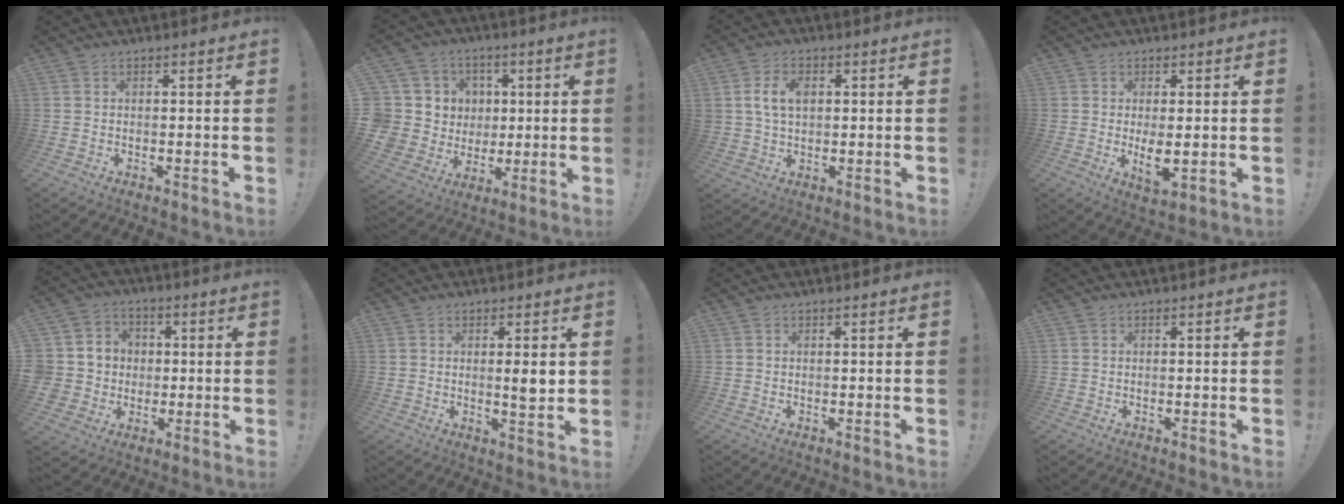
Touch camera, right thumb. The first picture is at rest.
{"total": 12.5, "force": [2.2, 11.5, 4.4], "torque": [-0.081, -0.006, 0.071]}
{"total": 7.3, "force": [1.6, 5.0, 5.0], "torque": [-0.083, 0.009, 0.031]}
{"total": 5.5, "force": [0.4, 2.1, 5.1], "torque": [-0.078, -0.015, 0.011]}
{"total": 8.6, "force": [-0.5, 8.3, 1.9], "torque": [-0.044, 0.008, 0.001]}
{"total": 4.4, "force": [0.9, 0.6, 4.2], "torque": [-0.051, -0.014, 0.007]}
{"total": 0.0}
{"total": 0.0}